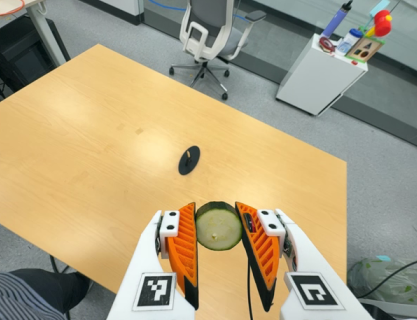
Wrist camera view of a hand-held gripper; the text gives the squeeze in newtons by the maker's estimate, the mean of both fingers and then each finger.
{"total": 9.5, "left": 9.2, "right": 9.8}